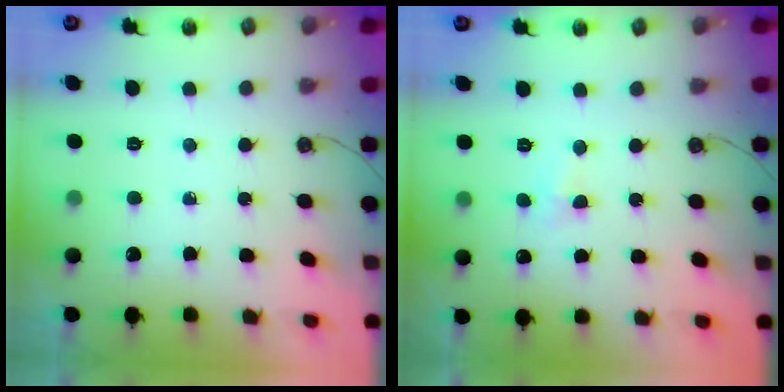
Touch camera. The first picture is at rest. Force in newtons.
{"total": 2.4, "press": 2.4, "slide": 0.5}